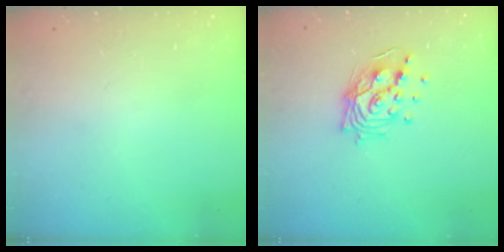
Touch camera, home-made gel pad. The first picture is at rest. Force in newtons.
{"total": 14.4, "press": 13.6, "slide": 4.7}